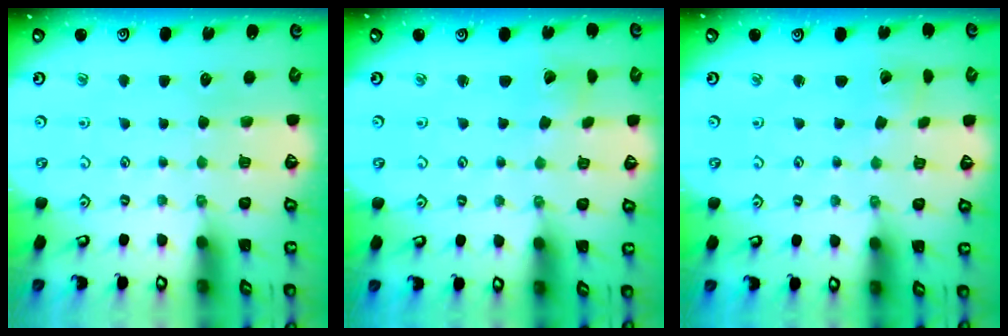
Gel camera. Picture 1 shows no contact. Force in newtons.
{"total": 2.7, "press": 2.7, "slide": 0.2}
{"total": 2.2, "press": 2.2, "slide": 0.1}